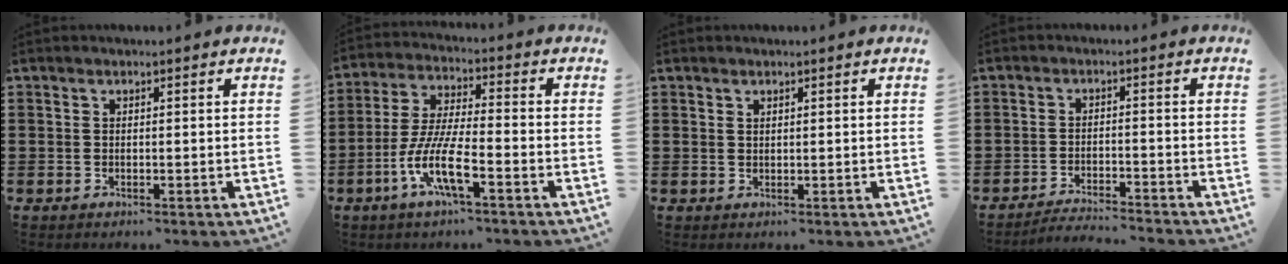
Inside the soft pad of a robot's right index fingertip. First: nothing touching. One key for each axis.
{"total": 9.3, "fx": -4.5, "fy": 1.6, "fz": 8.0, "tx": -0.192, "ty": -0.022, "tz": -0.090}
{"total": 0.7, "fx": 0.4, "fy": 0.4, "fz": 0.2, "tx": -0.006, "ty": 0.002, "tz": 0.009}
{"total": 2.9, "fx": -2.9, "fy": -0.1, "fz": 0.2, "tx": -0.008, "ty": 0.000, "tz": -0.061}